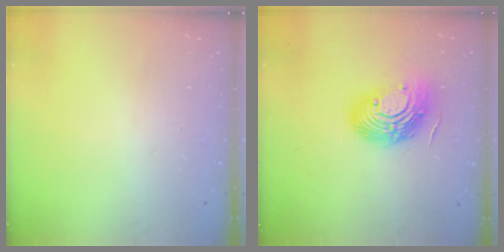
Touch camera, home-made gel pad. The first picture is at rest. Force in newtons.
{"total": 14.7, "press": 14.6, "slide": 1.2}